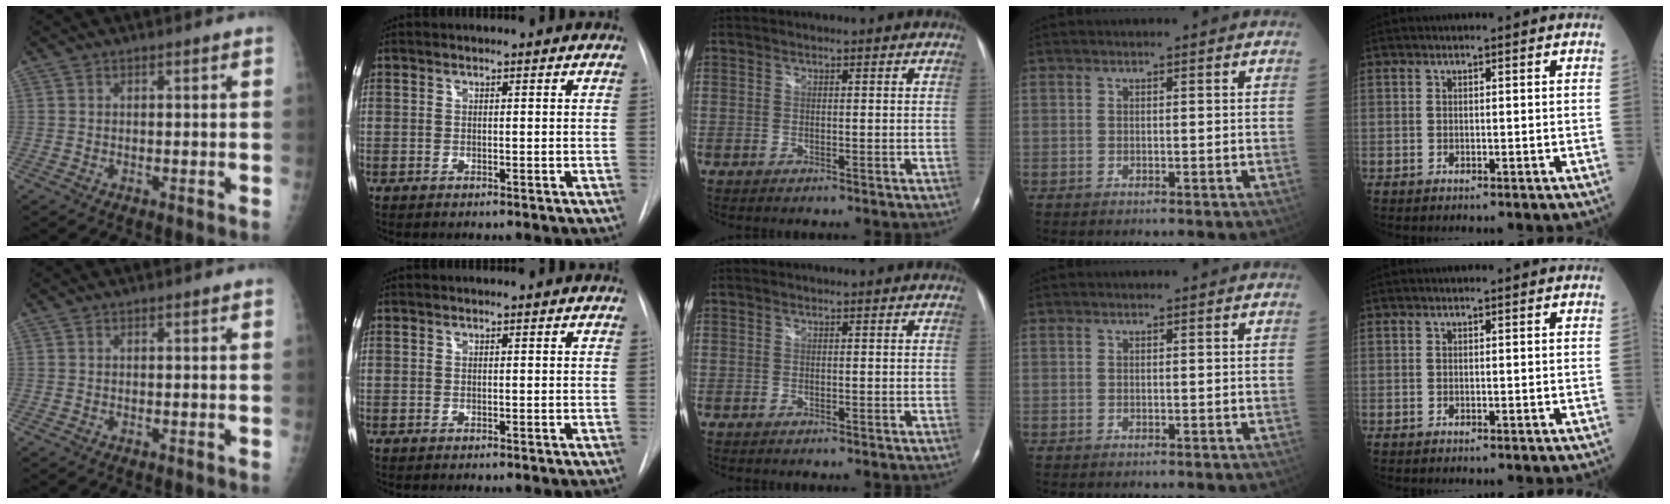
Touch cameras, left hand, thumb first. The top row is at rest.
{}